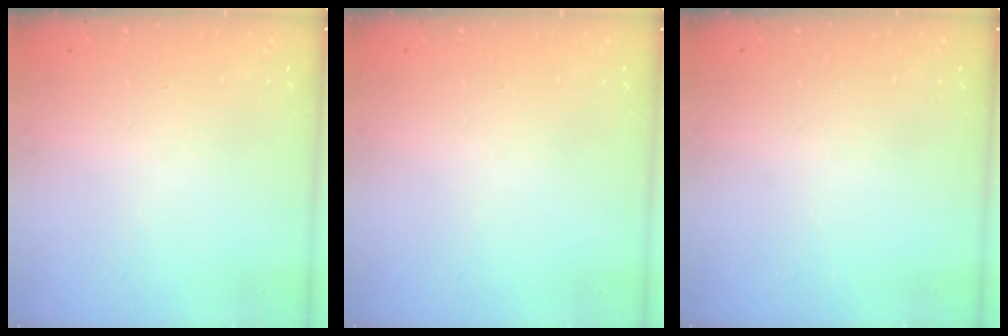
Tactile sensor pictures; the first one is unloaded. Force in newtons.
{"total": 0.0}
{"total": 0.0}